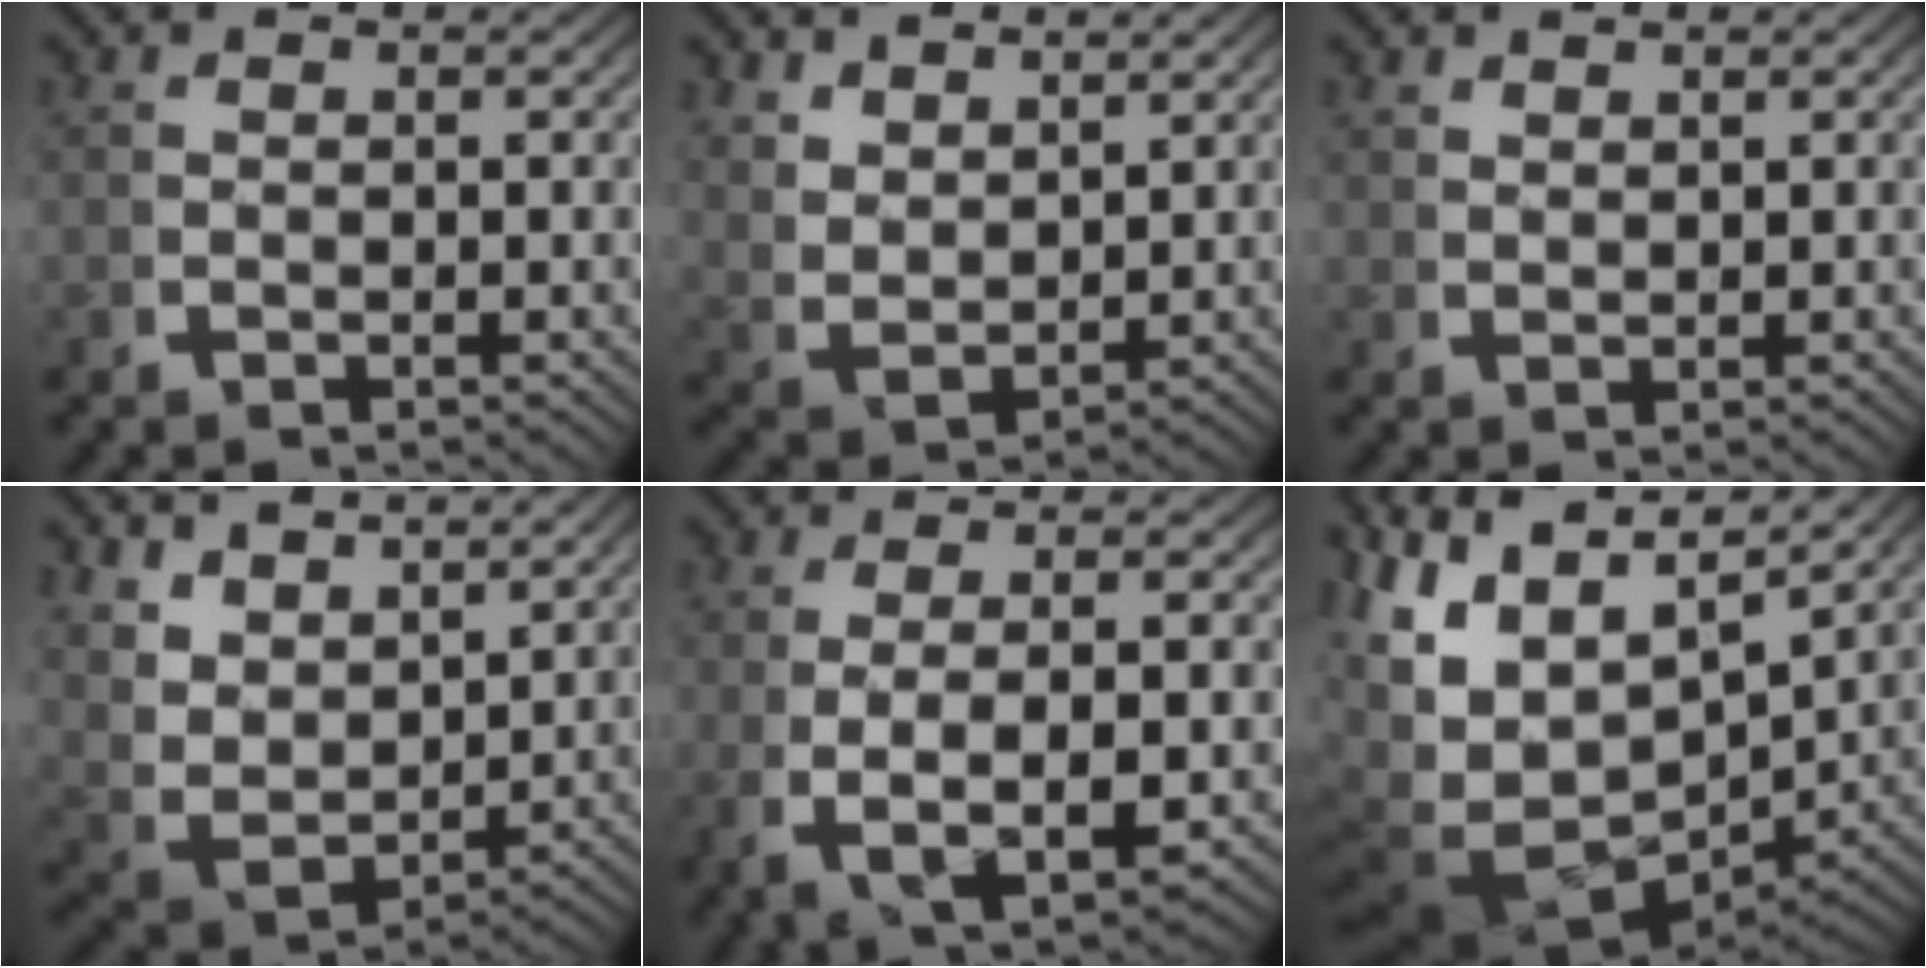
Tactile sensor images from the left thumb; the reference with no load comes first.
{"total": 4.0, "force": [1.5, 2.7, 2.6], "torque": [-0.062, -0.019, 0.043]}
{"total": 1.3, "force": [1.2, -0.2, 0.0], "torque": [0.011, 0.007, 0.029]}
{"total": 7.3, "force": [1.6, 5.1, 4.9], "torque": [-0.125, -0.026, 0.036]}
{"total": 7.4, "force": [-1.5, 3.7, 6.2], "torque": [-0.142, -0.026, -0.002]}
{"total": 13.8, "force": [0.3, 9.5, 10.0], "torque": [-0.222, -0.052, 0.024]}